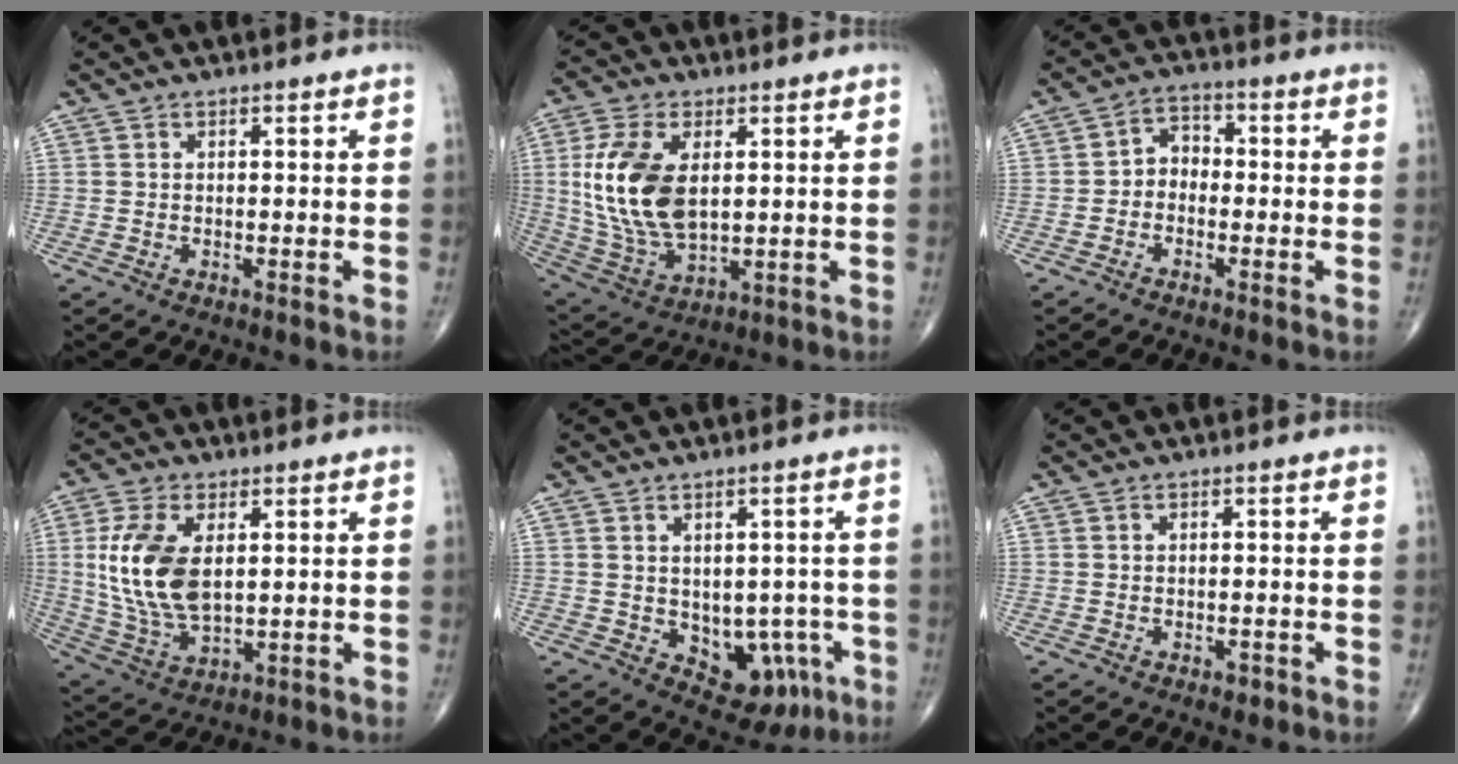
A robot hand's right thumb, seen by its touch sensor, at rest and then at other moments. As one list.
[{"total": 15.8, "force": [2.5, 8.8, 12.9], "torque": [-0.263, -0.013, 0.058]}, {"total": 4.2, "force": [-1.2, 3.3, 2.3], "torque": [-0.015, 0.024, -0.037]}, {"total": 14.2, "force": [2.4, 7.7, 11.7], "torque": [-0.242, -0.012, 0.056]}, {"total": 9.4, "force": [-2.0, 6.6, 6.4], "torque": [-0.039, 0.007, -0.009]}, {"total": 1.4, "force": [-0.7, 0.9, 0.8], "torque": [-0.008, 0.000, -0.008]}]